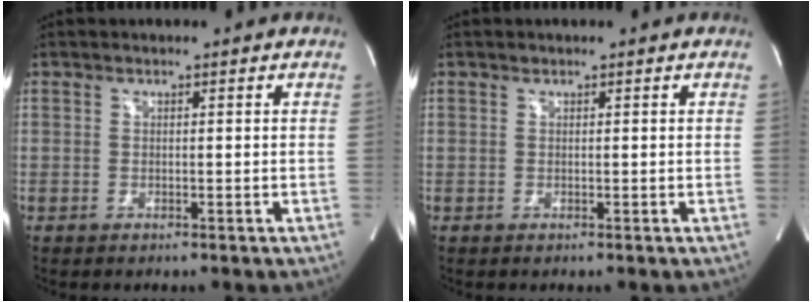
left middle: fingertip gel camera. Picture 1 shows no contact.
{"total": 0.0}